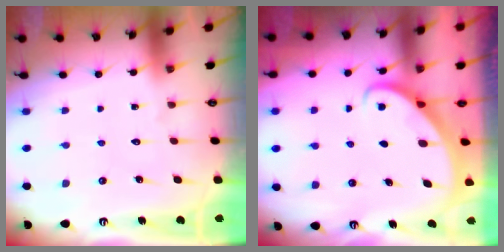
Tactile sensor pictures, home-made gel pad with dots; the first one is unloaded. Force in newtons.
{"total": 2.7, "press": 2.7, "slide": 0.2}